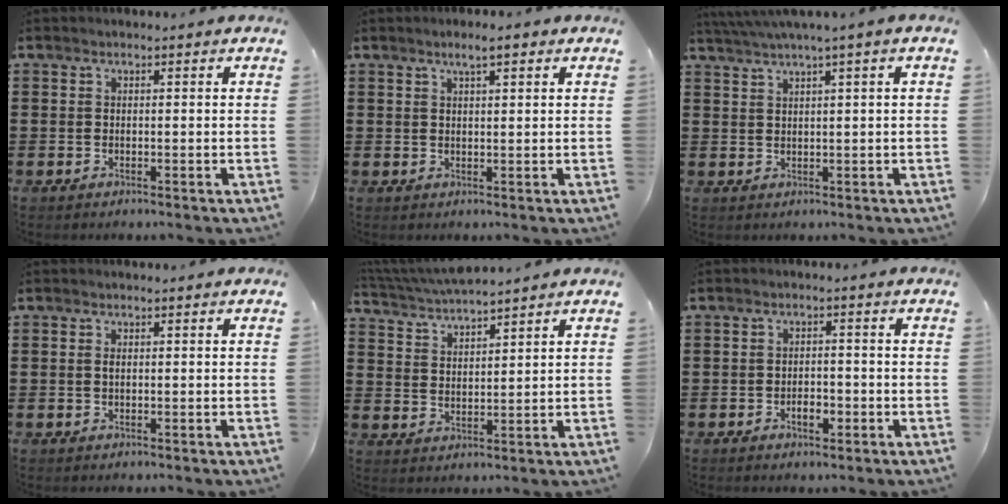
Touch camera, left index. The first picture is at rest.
{"total": 2.9, "force": [1.9, 0.5, 2.1], "torque": [-0.044, 0.004, 0.032]}
{"total": 2.5, "force": [1.5, -0.6, 2.0], "torque": [-0.039, -0.001, 0.026]}
{"total": 0.6, "force": [0.1, 0.2, 0.5], "torque": [-0.013, -0.002, 0.003]}
{"total": 4.2, "force": [4.1, 0.2, 0.9], "torque": [-0.033, -0.015, 0.074]}
{"total": 2.7, "force": [-1.0, 1.4, 2.1], "torque": [-0.041, 0.002, -0.020]}